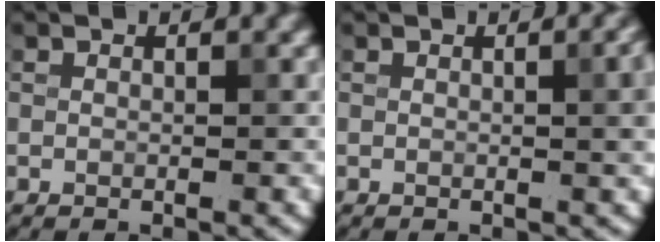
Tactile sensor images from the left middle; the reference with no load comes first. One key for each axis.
{"total": 3.5, "fx": 0.3, "fy": 1.2, "fz": 3.3, "tx": -0.030, "ty": 0.009, "tz": 0.001}